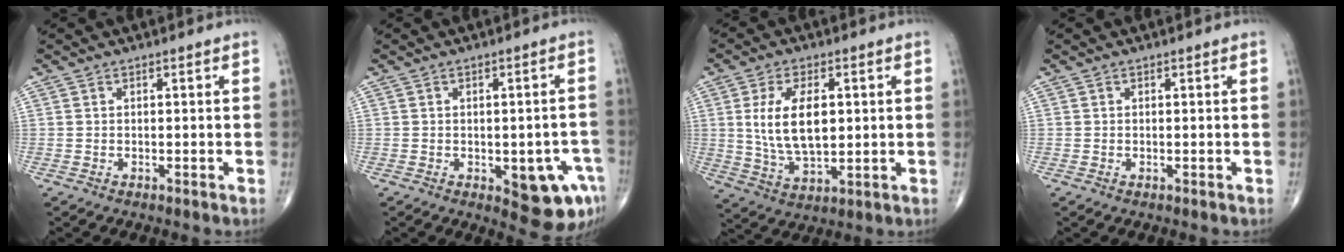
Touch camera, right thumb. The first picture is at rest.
{"total": 9.5, "force": [-3.3, 4.0, 7.9], "torque": [-0.066, 0.008, -0.031]}
{"total": 11.9, "force": [1.8, 6.2, 10.0], "torque": [-0.182, -0.011, 0.041]}
{"total": 0.0}